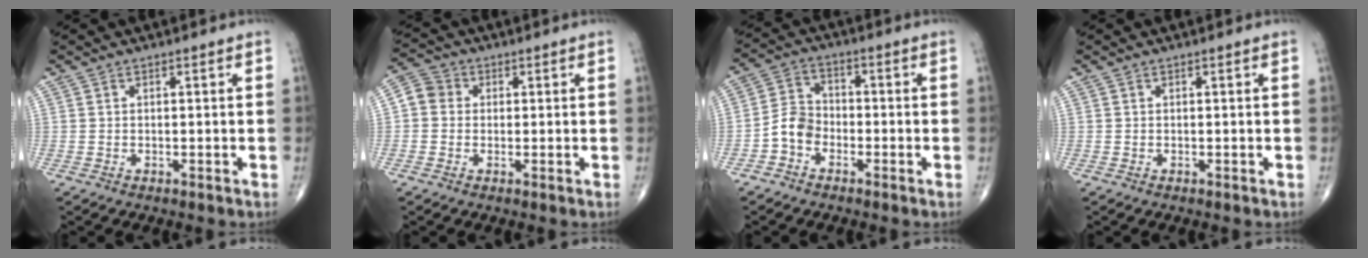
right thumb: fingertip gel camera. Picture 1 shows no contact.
{"total": 4.7, "force": [0.2, 4.3, 1.8], "torque": [-0.019, 0.012, -0.006]}
{"total": 5.6, "force": [-2.5, 4.2, 2.7], "torque": [-0.036, 0.025, -0.060]}
{"total": 0.0}